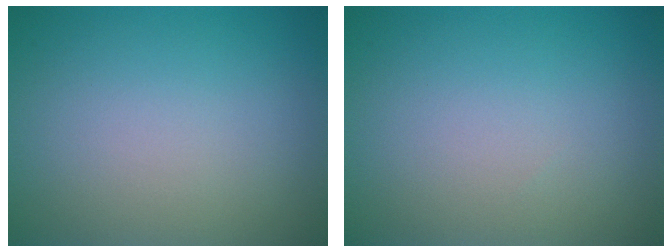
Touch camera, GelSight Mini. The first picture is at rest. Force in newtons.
{"total": 0.0}